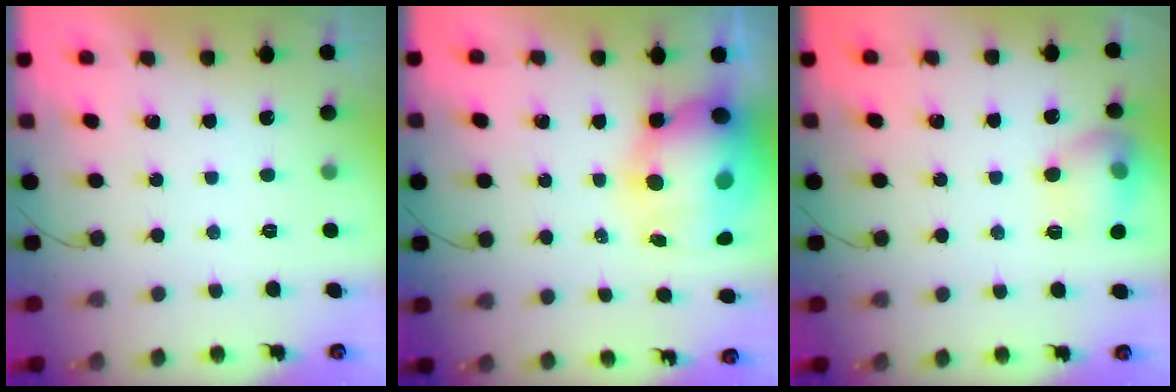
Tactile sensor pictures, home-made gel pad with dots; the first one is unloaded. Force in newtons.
{"total": 15.7, "press": 15.3, "slide": 3.8}
{"total": 11.8, "press": 11.7, "slide": 0.9}